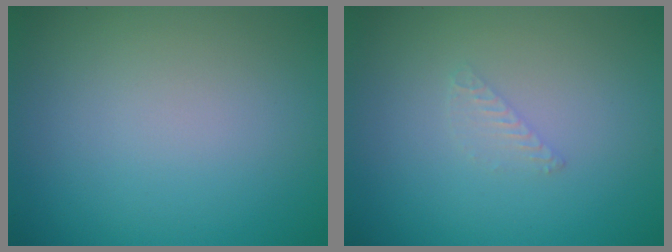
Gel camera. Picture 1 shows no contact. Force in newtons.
{"total": 0.8, "press": 0.8, "slide": 0.0}